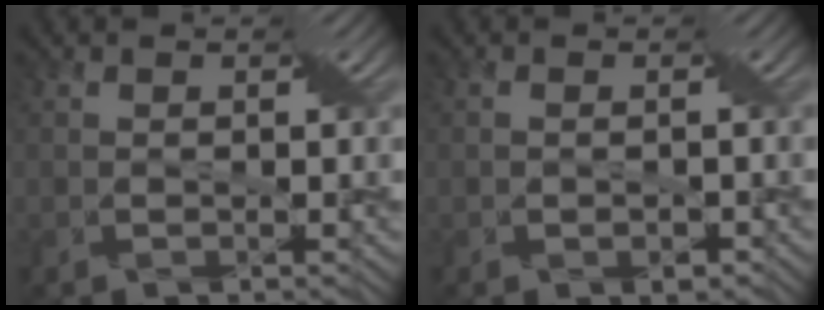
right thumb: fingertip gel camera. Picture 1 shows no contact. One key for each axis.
{"total": 1.2, "fx": -0.7, "fy": 0.7, "fz": 0.7, "tx": -0.008, "ty": -0.008, "tz": -0.009}